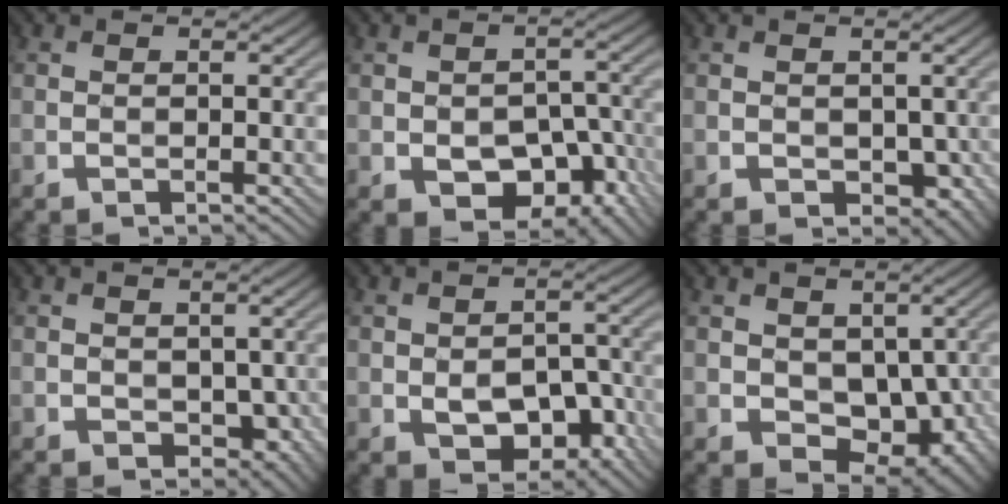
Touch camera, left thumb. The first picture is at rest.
{"total": 8.7, "force": [-3.4, 5.6, 5.8], "torque": [-0.093, -0.019, -0.041]}
{"total": 3.5, "force": [-0.4, 2.6, 2.3], "torque": [-0.037, -0.014, -0.002]}
{"total": 3.9, "force": [-0.4, 2.9, 2.7], "torque": [-0.044, -0.016, -0.003]}
{"total": 7.5, "force": [-2.5, 4.5, 5.4], "torque": [-0.087, -0.014, -0.033]}
{"total": 8.4, "force": [-0.1, 6.0, 5.9], "torque": [-0.097, -0.032, 0.011]}